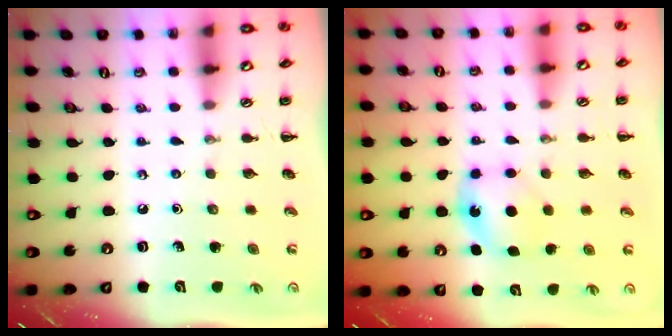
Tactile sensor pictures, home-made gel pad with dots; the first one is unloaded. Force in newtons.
{"total": 6.3, "press": 6.1, "slide": 1.2}